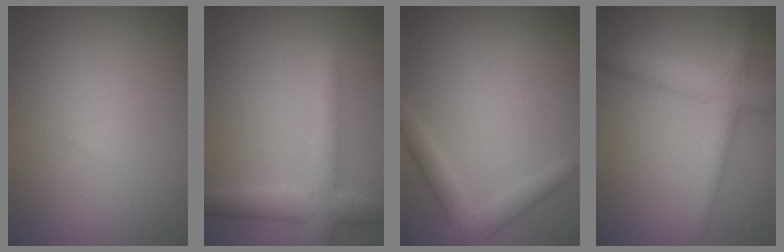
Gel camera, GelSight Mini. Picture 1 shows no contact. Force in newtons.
{"total": 4.4, "press": 4.4, "slide": 0.2}
{"total": 2.6, "press": 2.5, "slide": 0.1}
{"total": 3.8, "press": 3.8, "slide": 0.1}